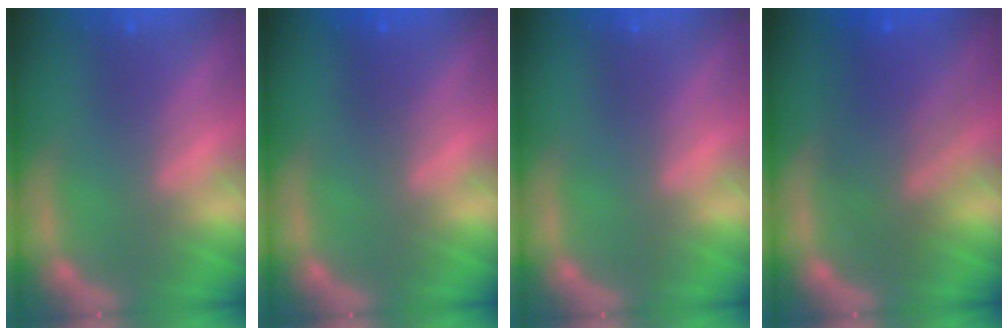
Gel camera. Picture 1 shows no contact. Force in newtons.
{"total": 1.5}
{"total": 0.0}
{"total": 7.1}